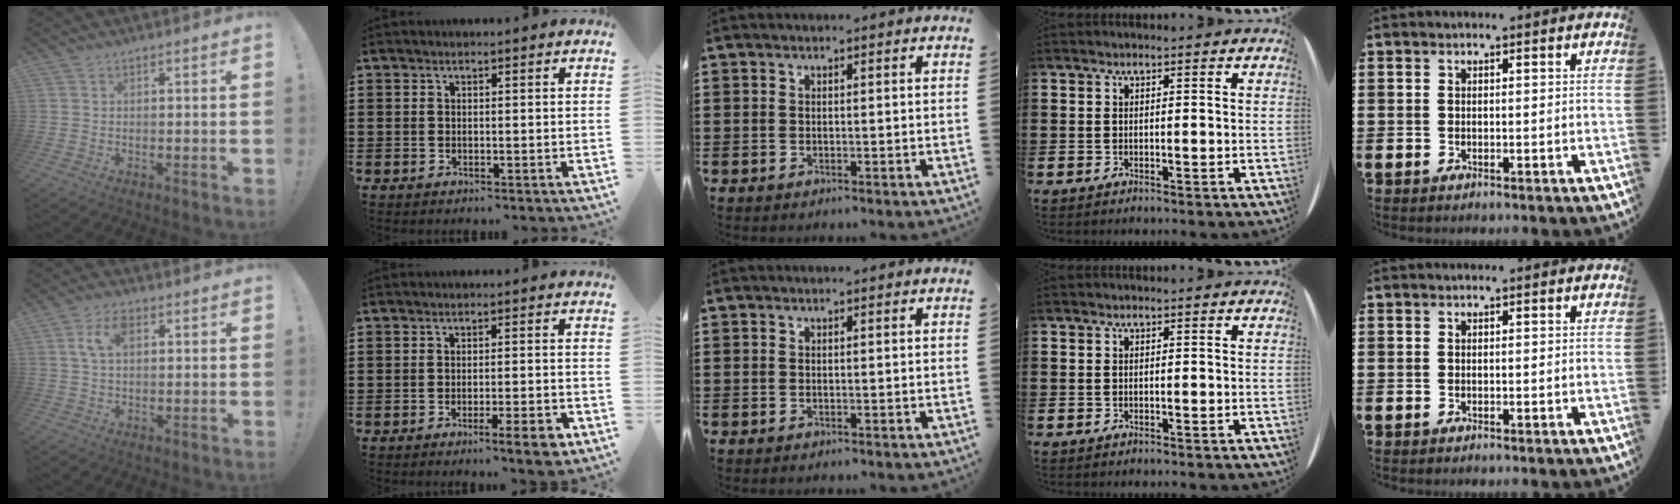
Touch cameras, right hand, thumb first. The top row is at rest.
{"thumb": {"total": 6.5, "force": [2.0, 3.3, 5.2], "torque": [-0.100, 0.005, 0.035]}, "index": {"total": 4.4, "force": [-2.5, 0.4, 3.6], "torque": [-0.054, -0.006, -0.039]}}